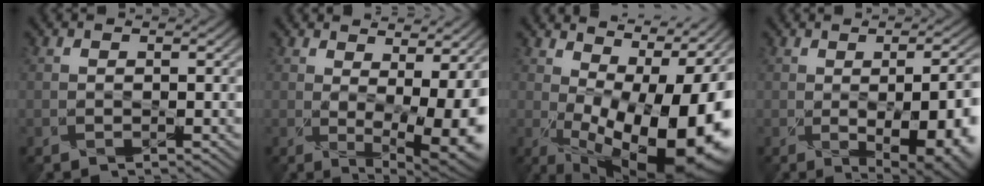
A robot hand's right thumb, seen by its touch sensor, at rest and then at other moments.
{"total": 9.6, "force": [-0.1, 4.5, 8.4], "torque": [-0.105, -0.017, 0.023]}
{"total": 15.2, "force": [-0.4, 8.8, 12.3], "torque": [-0.145, -0.033, 0.028]}
{"total": 14.1, "force": [-3.5, 7.1, 11.7], "torque": [-0.097, -0.011, -0.013]}